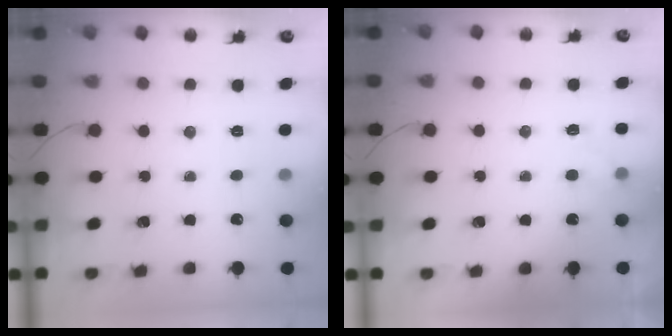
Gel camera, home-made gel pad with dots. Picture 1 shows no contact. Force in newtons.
{"total": 1.9, "press": 1.4, "slide": 1.2}